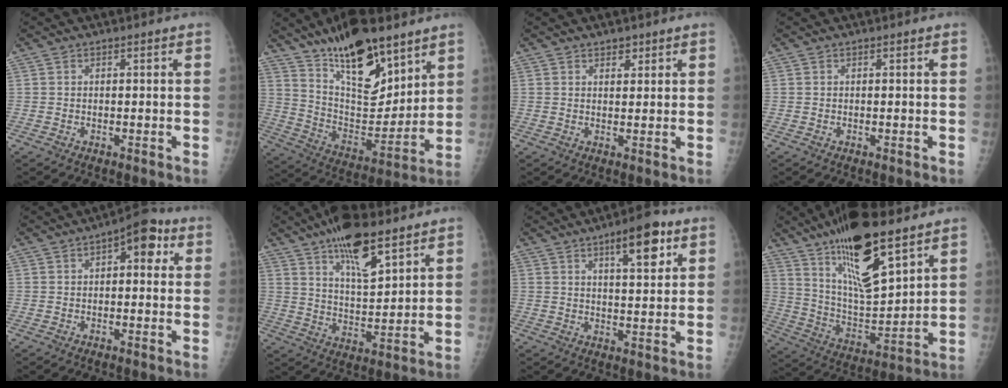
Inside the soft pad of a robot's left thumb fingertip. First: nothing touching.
{"total": 20.7, "force": [14.0, 8.1, 12.8], "torque": [-0.169, -0.079, 0.248]}
{"total": 2.1, "force": [1.4, 1.2, 1.0], "torque": [-0.001, -0.008, 0.021]}
{"total": 0.0}
{"total": 6.9, "force": [2.2, 3.5, 5.6], "torque": [-0.045, 0.013, 0.018]}
{"total": 13.6, "force": [8.8, 4.7, 9.3], "torque": [-0.134, -0.045, 0.152]}
{"total": 9.4, "force": [4.8, 3.0, 7.5], "torque": [-0.091, -0.020, 0.069]}
{"total": 19.9, "force": [12.6, 6.0, 14.2], "torque": [-0.224, -0.066, 0.231]}